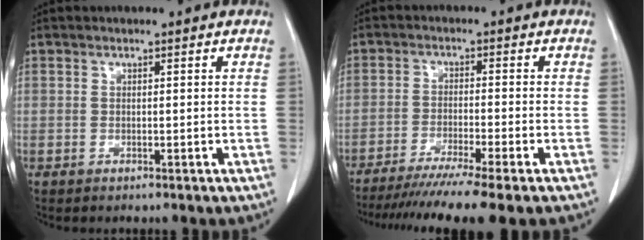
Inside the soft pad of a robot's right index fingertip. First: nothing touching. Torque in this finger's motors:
{"motor_torque": [1.10, -1.04, 0.71, 0.17]}